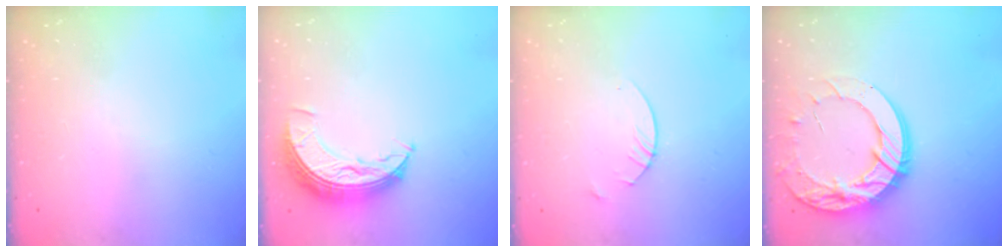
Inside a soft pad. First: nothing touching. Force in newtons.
{"total": 9.1, "press": 9.1, "slide": 0.6}
{"total": 2.4, "press": 2.4, "slide": 0.1}
{"total": 18.0, "press": 17.9, "slide": 1.6}